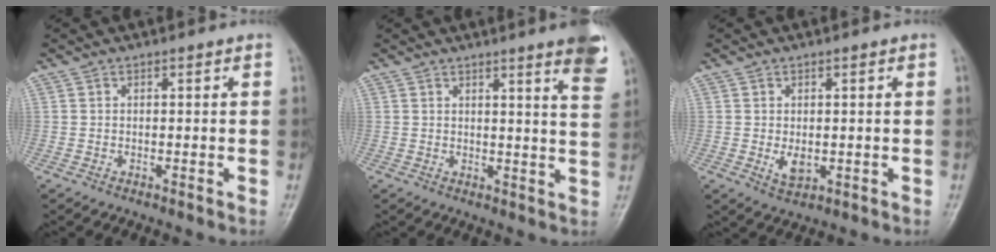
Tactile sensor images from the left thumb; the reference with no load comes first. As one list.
[{"total": 7.9, "force": [5.0, 0.5, 6.1], "torque": [-0.063, -0.026, 0.050]}, {"total": 3.4, "force": [-0.2, 2.1, 2.7], "torque": [-0.038, -0.008, 0.002]}]